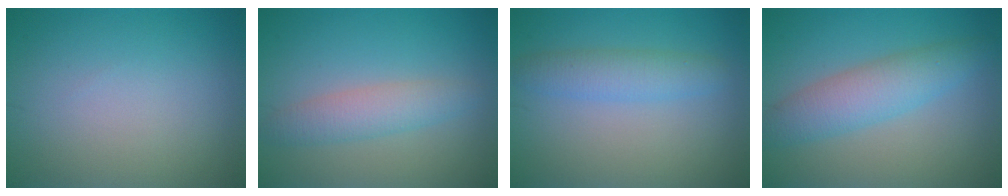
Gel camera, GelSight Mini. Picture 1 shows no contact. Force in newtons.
{"total": 3.0, "press": 3.0, "slide": 0.1}
{"total": 2.9, "press": 2.9, "slide": 0.1}
{"total": 4.5, "press": 4.5, "slide": 0.1}